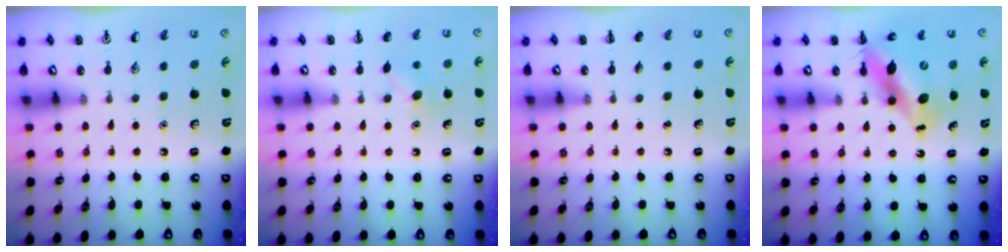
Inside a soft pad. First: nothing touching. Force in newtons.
{"total": 6.2, "press": 6.0, "slide": 1.5}
{"total": 0.0}
{"total": 12.6, "press": 12.2, "slide": 3.1}